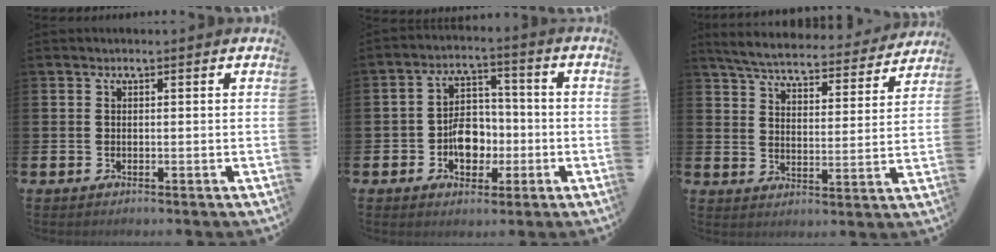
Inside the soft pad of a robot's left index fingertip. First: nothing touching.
{"total": 6.5, "force": [-1.6, 4.9, 4.0], "torque": [-0.058, 0.010, -0.033]}
{"total": 5.9, "force": [5.6, 0.8, 1.5], "torque": [-0.061, -0.037, 0.095]}